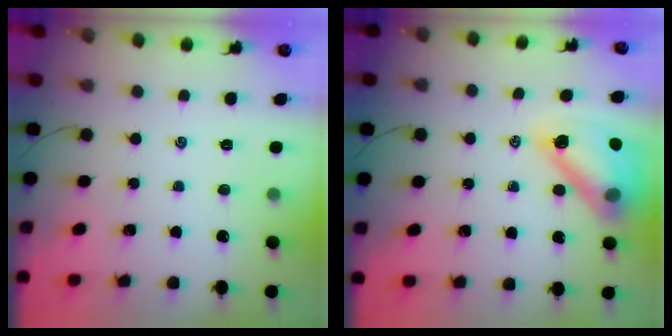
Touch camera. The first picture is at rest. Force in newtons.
{"total": 15.7, "press": 15.2, "slide": 4.2}